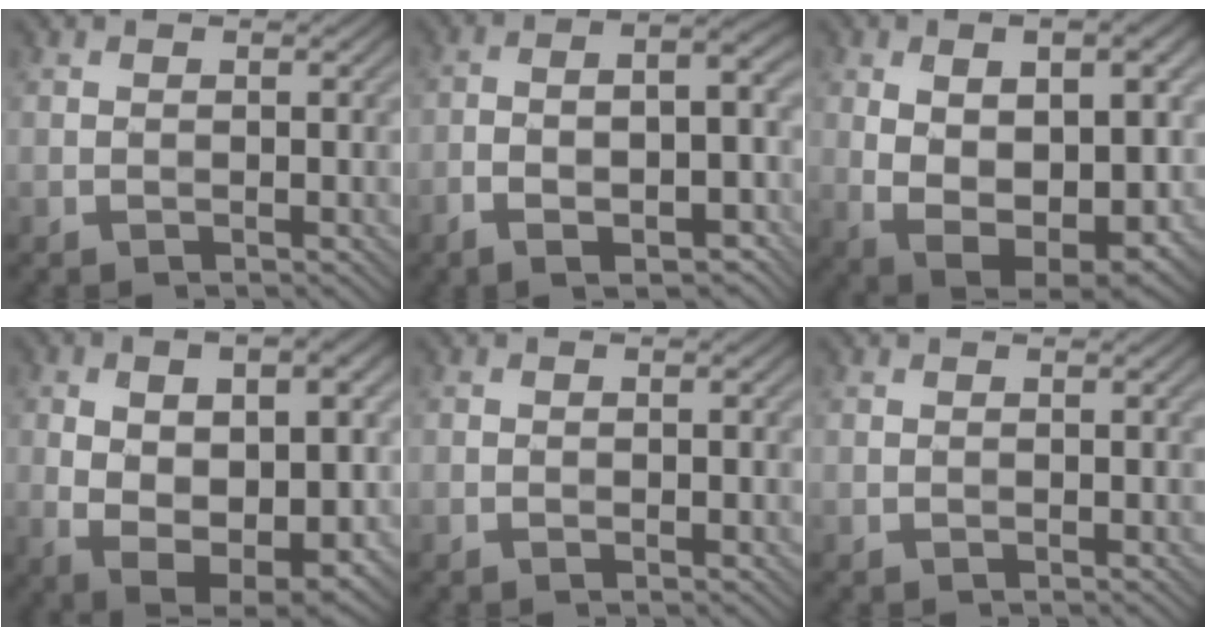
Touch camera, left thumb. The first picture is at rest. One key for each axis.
{"total": 9.6, "fx": -4.1, "fy": 3.5, "fz": 8.0, "tx": -0.132, "ty": -0.010, "tz": -0.057}
{"total": 12.4, "fx": 1.2, "fy": 6.9, "fz": 10.2, "tx": -0.158, "ty": -0.023, "tz": 0.041}
{"total": 13.2, "fx": 0.3, "fy": 7.3, "fz": 11.0, "tx": -0.164, "ty": -0.013, "tz": 0.031}
{"total": 0.9, "fx": -0.3, "fy": 0.1, "fz": 0.8, "tx": -0.014, "ty": 0.002, "tz": -0.006}
{"total": 0.0}